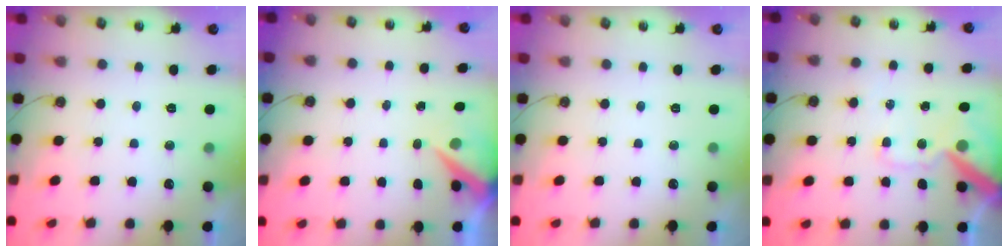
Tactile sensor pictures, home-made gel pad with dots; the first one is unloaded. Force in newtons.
{"total": 6.0, "press": 5.9, "slide": 0.9}
{"total": 0.0}
{"total": 13.5, "press": 13.4, "slide": 1.9}